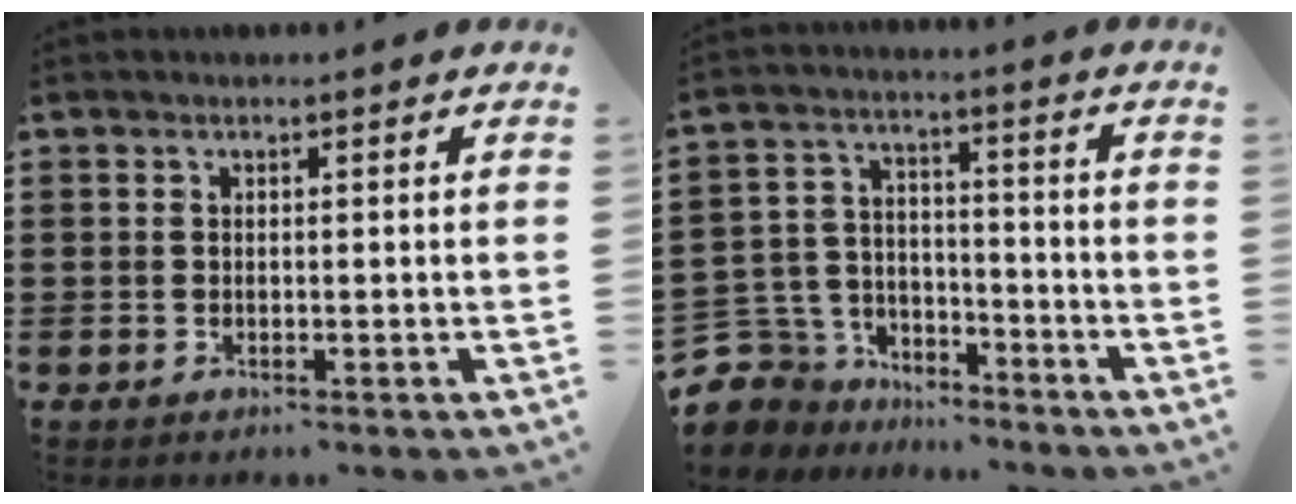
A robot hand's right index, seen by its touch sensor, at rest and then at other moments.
{"total": 6.8, "force": [-5.5, 4.0, 0.4], "torque": [-0.055, 0.001, -0.116]}